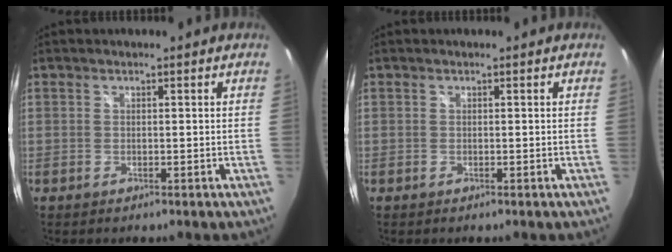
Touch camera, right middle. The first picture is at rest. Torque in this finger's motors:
{"motor_torque": [0.00, 0.01, 0.00, 0.01]}